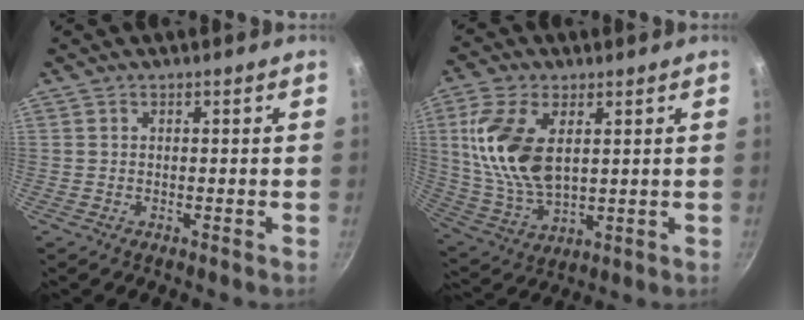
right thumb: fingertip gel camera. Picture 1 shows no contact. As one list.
[{"total": 15.6, "force": [3.7, 8.5, 12.5], "torque": [-0.239, -0.014, 0.082]}]